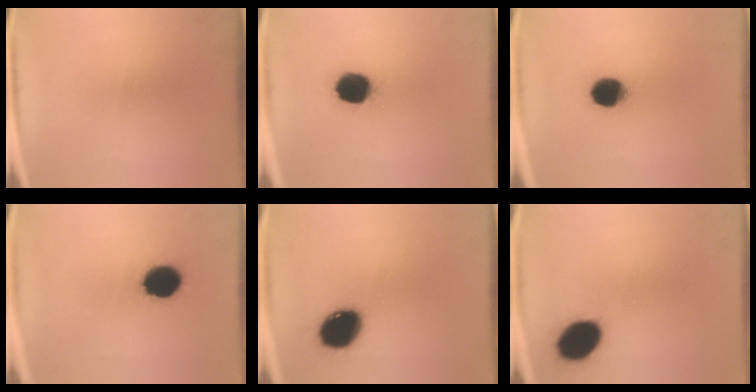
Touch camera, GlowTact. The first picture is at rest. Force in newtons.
{"total": 11.9}
{"total": 10.5}
{"total": 12.5}
{"total": 13.5}
{"total": 11.7}